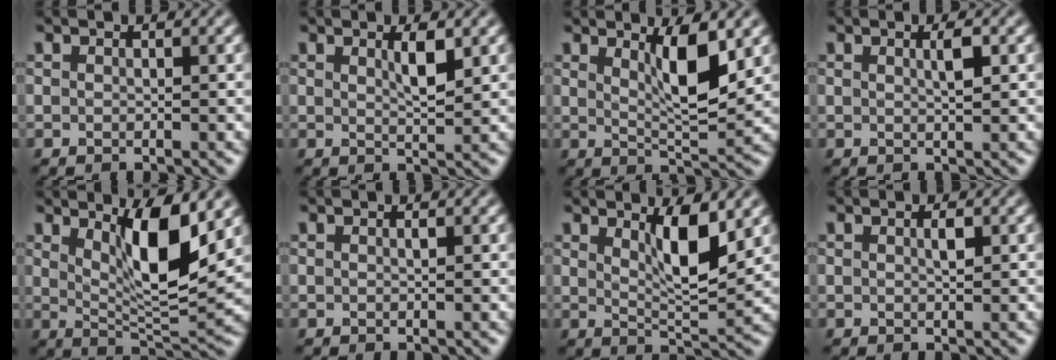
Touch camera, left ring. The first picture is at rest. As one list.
[{"total": 2.2, "force": [1.0, 0.4, 1.9], "torque": [-0.032, -0.002, 0.016]}, {"total": 5.1, "force": [1.9, 1.2, 4.5], "torque": [-0.077, -0.012, 0.036]}, {"total": 1.6, "force": [0.6, 0.3, 1.5], "torque": [-0.023, 0.003, 0.007]}, {"total": 7.4, "force": [2.6, 1.9, 6.6], "torque": [-0.110, -0.016, 0.048]}, {"total": 0.0}, {"total": 4.9, "force": [2.0, 1.2, 4.4], "torque": [-0.075, -0.012, 0.037]}, {"total": 0.9, "force": [0.3, 0.2, 0.8], "torque": [-0.015, 0.002, 0.005]}]